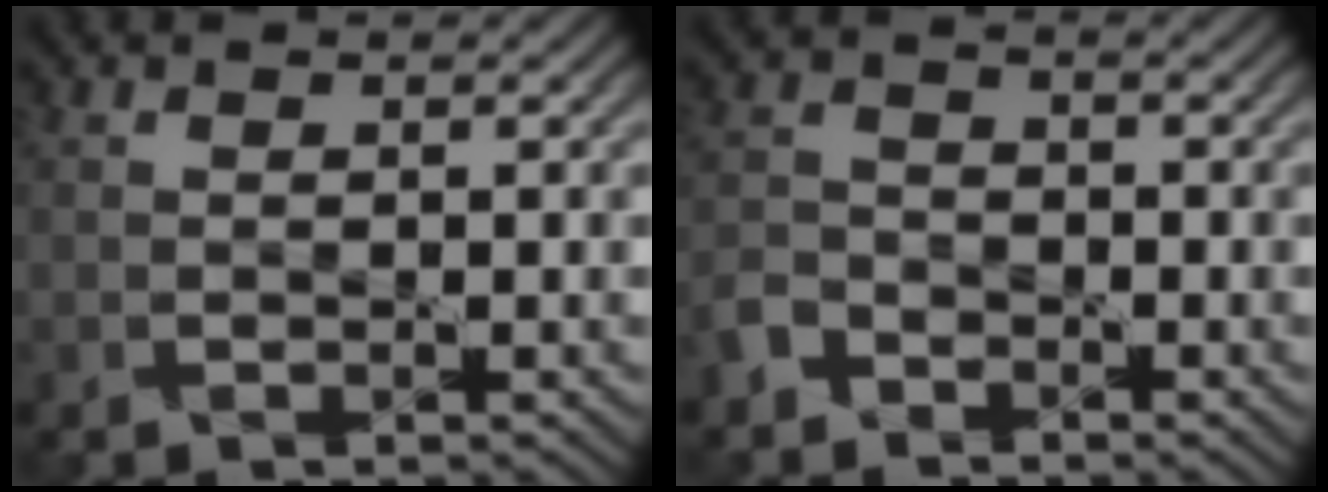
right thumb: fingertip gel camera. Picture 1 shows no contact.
{"total": 3.3, "force": [-2.6, 1.9, 0.7], "torque": [-0.027, 0.002, -0.065]}